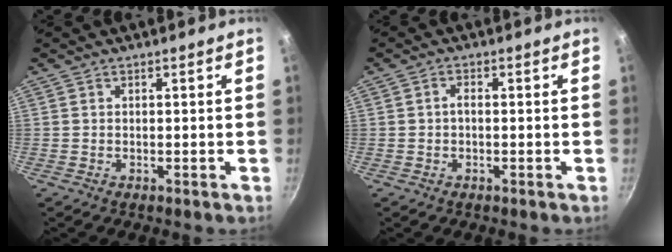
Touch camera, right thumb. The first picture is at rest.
{"total": 1.4, "force": [-0.2, 0.9, 1.1], "torque": [-0.020, 0.009, -0.004]}